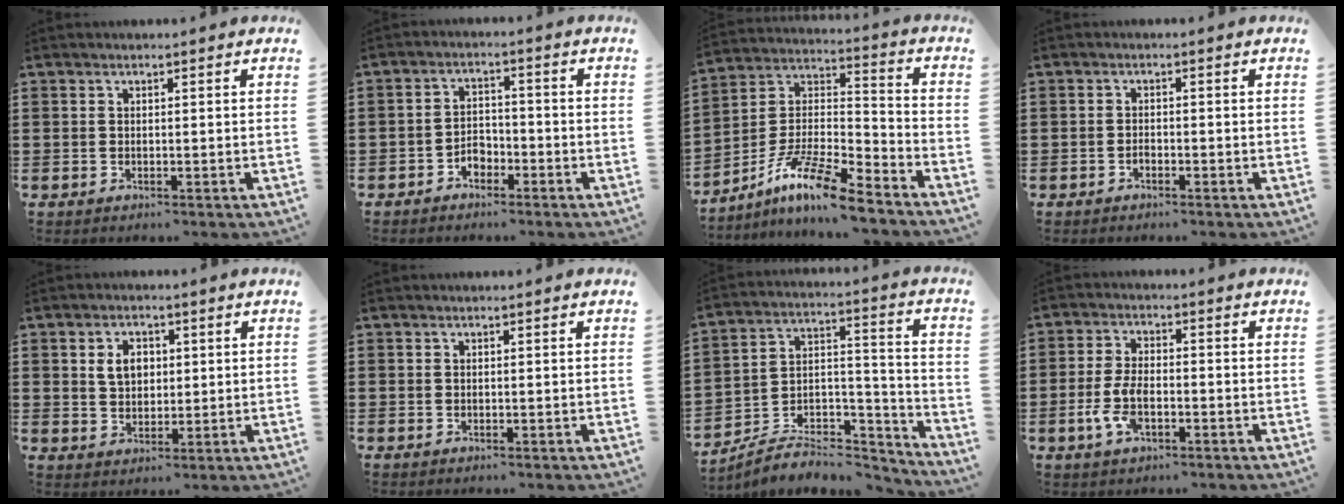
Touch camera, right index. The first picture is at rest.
{"total": 2.9, "force": [-2.0, 1.7, 1.2], "torque": [-0.027, 0.003, -0.041]}
{"total": 10.6, "force": [-8.5, 1.1, 6.3], "torque": [-0.136, 0.002, -0.174]}
{"total": 1.0, "force": [-0.7, 0.5, 0.5], "torque": [-0.013, -0.005, -0.012]}
{"total": 4.1, "force": [1.0, 3.0, 2.6], "torque": [-0.061, 0.014, 0.016]}
{"total": 0.0}
{"total": 5.9, "force": [-5.0, 2.7, 1.5], "torque": [-0.019, 0.008, -0.094]}
{"total": 5.6, "force": [-1.9, 2.7, 4.5], "torque": [-0.106, -0.004, -0.039]}